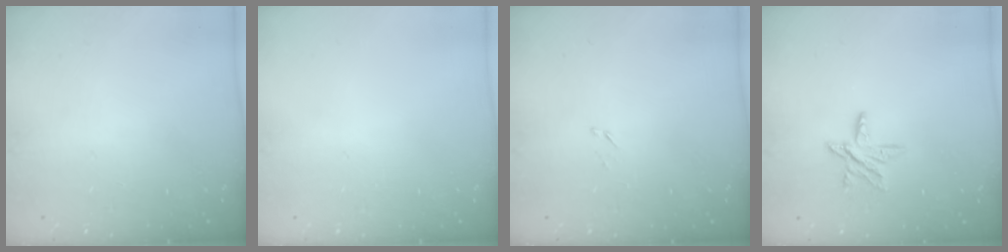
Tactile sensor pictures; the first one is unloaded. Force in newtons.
{"total": 0.0}
{"total": 1.6, "press": 1.6, "slide": 0.2}
{"total": 7.0, "press": 7.0, "slide": 0.4}